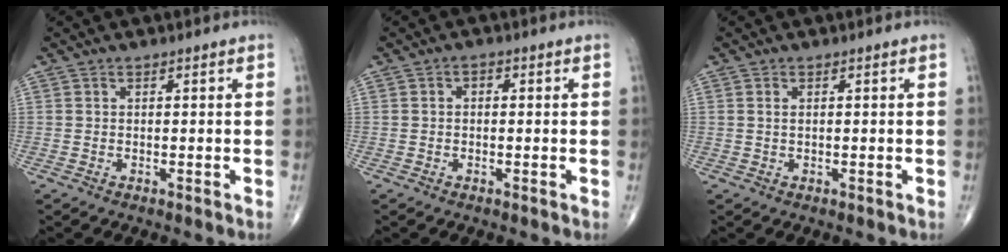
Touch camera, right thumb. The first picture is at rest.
{"total": 1.2, "force": [0.1, 0.9, 0.8], "torque": [-0.004, 0.005, -0.001]}
{"total": 0.7, "force": [0.3, 0.3, 0.6], "torque": [-0.011, 0.003, 0.007]}